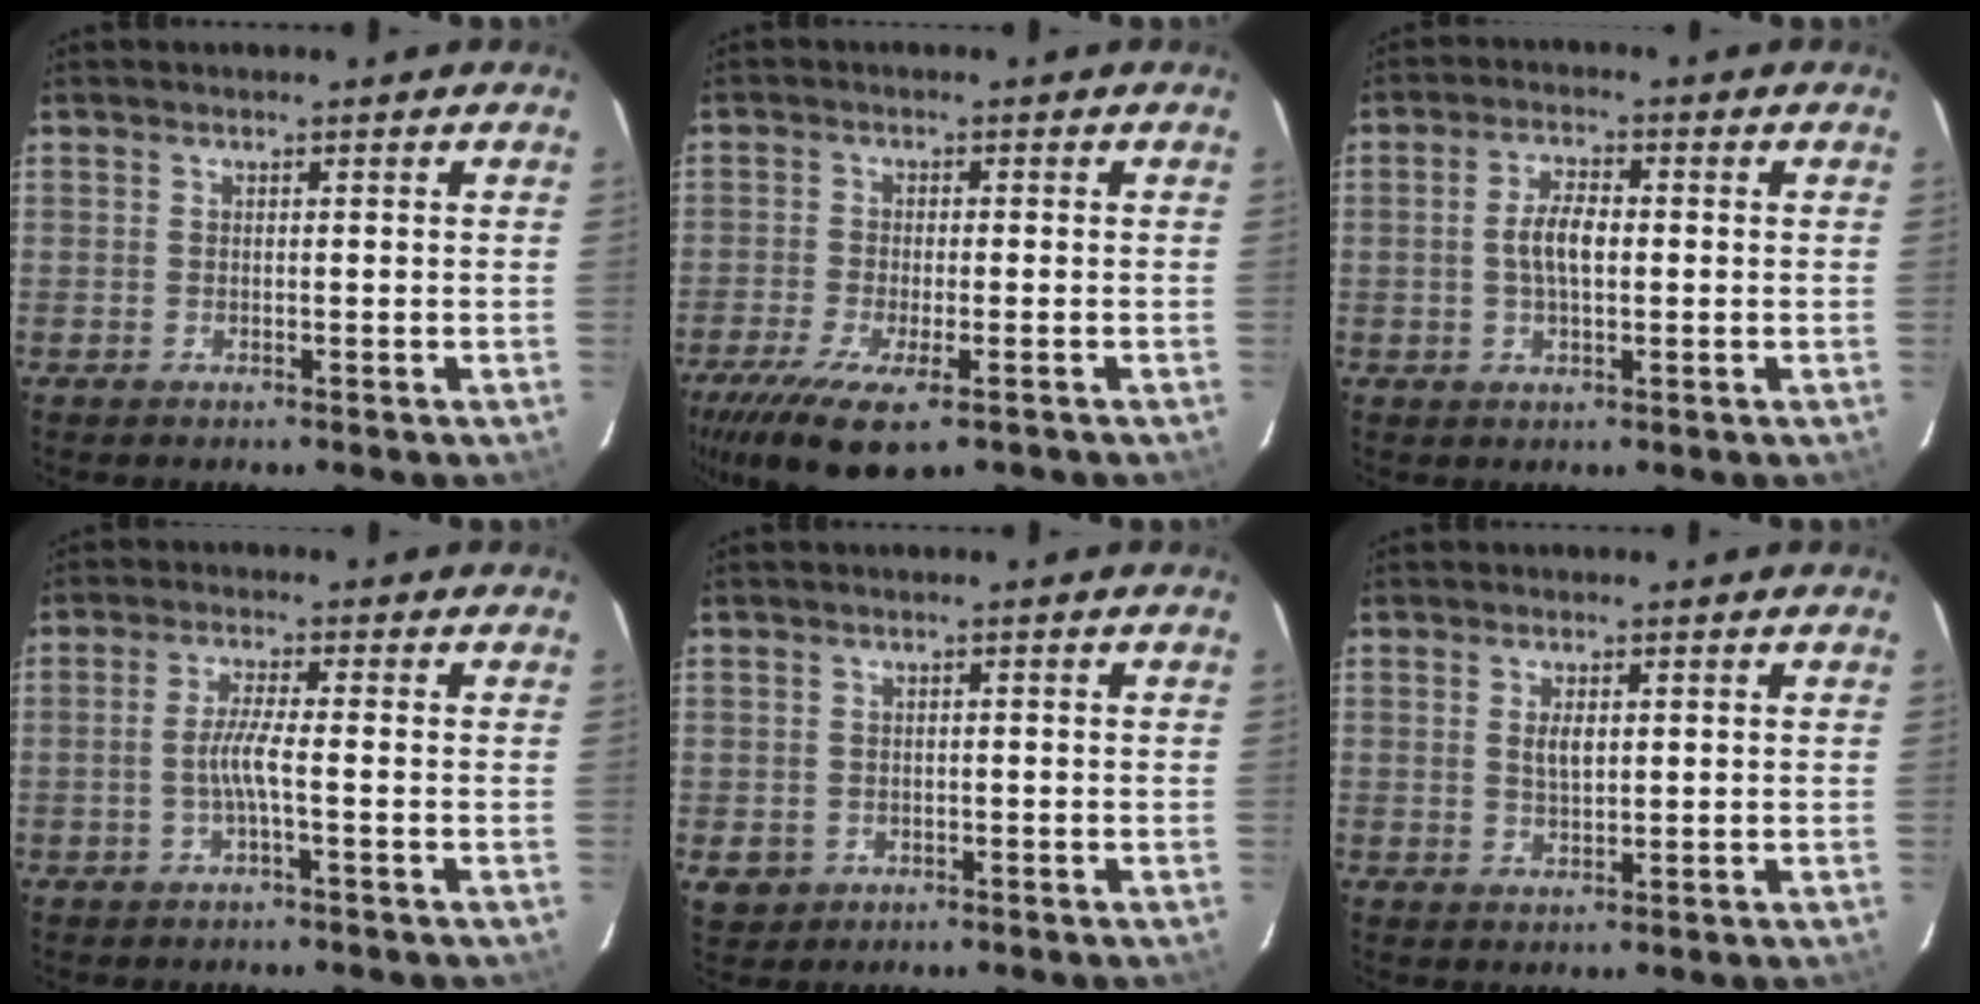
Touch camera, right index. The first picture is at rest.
{"total": 11.9, "force": [-7.7, 3.5, 8.5], "torque": [-0.185, -0.042, -0.130]}
{"total": 5.1, "force": [-0.1, 2.2, 4.6], "torque": [-0.090, 0.007, 0.001]}
{"total": 3.4, "force": [-1.2, -0.6, 3.1], "torque": [-0.065, -0.001, -0.023]}
{"total": 4.1, "force": [-0.9, 3.8, 1.2], "torque": [-0.026, 0.002, -0.003]}
{"total": 2.7, "force": [0.7, 1.2, 2.3], "torque": [-0.042, 0.000, 0.013]}